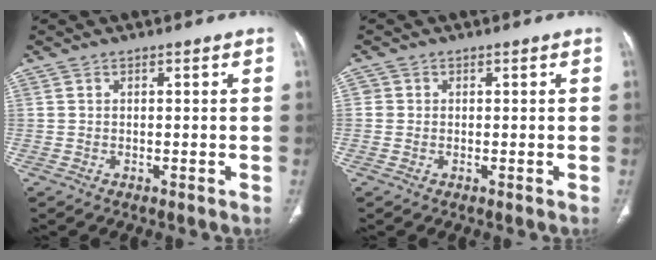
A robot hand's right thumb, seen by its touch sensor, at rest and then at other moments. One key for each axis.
{"total": 1.1, "fx": 0.0, "fy": 1.1, "fz": 0.1, "tx": 0.005, "ty": 0.003, "tz": 0.000}